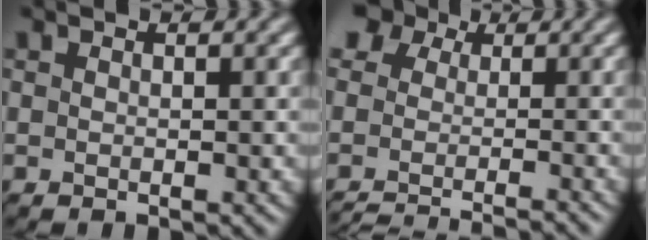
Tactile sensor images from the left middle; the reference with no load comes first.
{"total": 6.8, "force": [-3.6, 4.3, 3.8], "torque": [-0.034, -0.012, -0.055]}